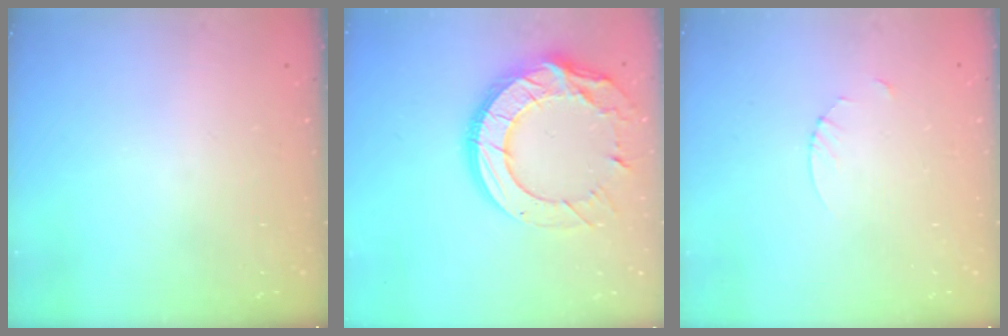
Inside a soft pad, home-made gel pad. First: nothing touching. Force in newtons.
{"total": 20.2, "press": 20.1, "slide": 1.7}
{"total": 2.7, "press": 2.7, "slide": 0.3}